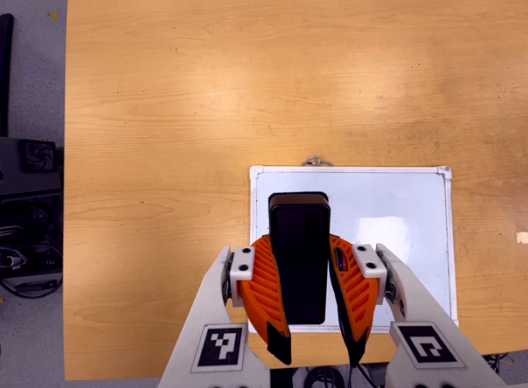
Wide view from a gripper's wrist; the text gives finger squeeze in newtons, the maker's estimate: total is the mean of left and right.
{"total": 9.6, "left": 6.8, "right": 12.4}